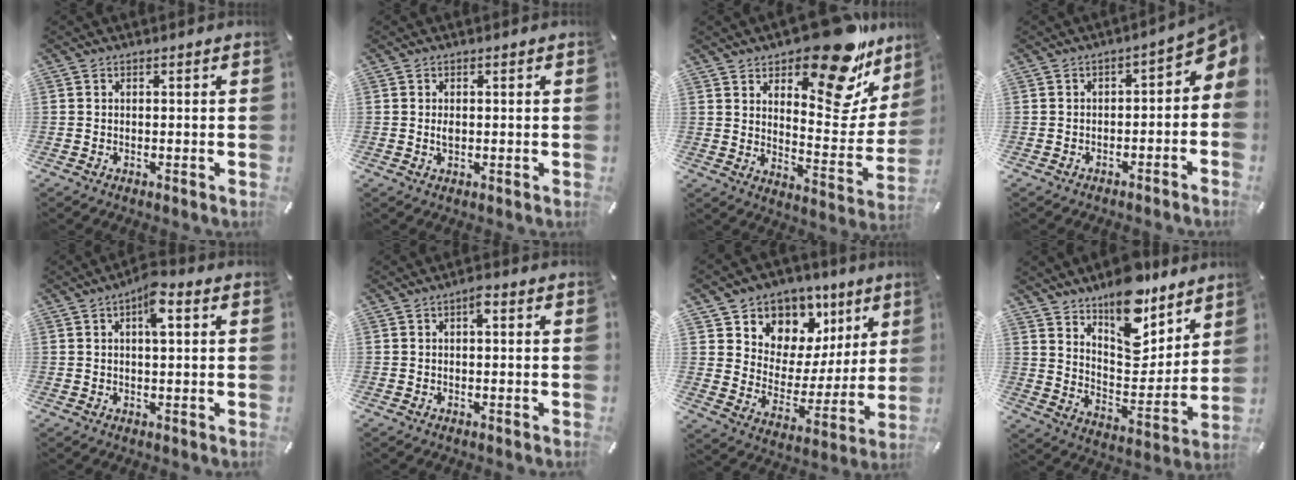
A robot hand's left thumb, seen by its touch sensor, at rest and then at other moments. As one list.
[{"total": 1.3, "force": [0.3, 0.7, 1.0], "torque": [-0.023, 0.004, 0.004]}, {"total": 19.7, "force": [15.0, 7.5, 10.4], "torque": [-0.133, -0.119, 0.247]}, {"total": 4.8, "force": [0.0, 3.0, 3.8], "torque": [-0.047, -0.009, -0.007]}, {"total": 5.8, "force": [1.9, 2.0, 5.1], "torque": [-0.081, 0.001, 0.025]}, {"total": 2.3, "force": [0.2, 0.8, 2.1], "torque": [-0.043, 0.010, 0.001]}, {"total": 8.8, "force": [5.2, 7.1, -0.6], "torque": [0.008, -0.073, 0.094]}, {"total": 16.0, "force": [12.4, 7.4, 6.9], "torque": [-0.092, -0.101, 0.220]}]